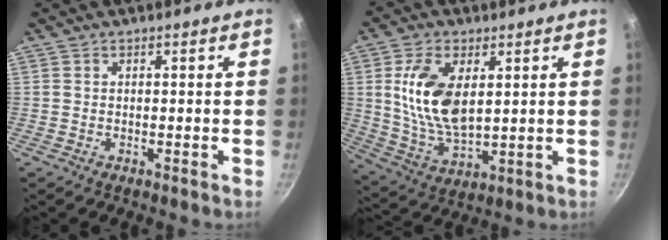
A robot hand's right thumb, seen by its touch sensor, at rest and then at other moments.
{"total": 13.8, "force": [3.1, 7.4, 11.2], "torque": [-0.209, -0.017, 0.068]}